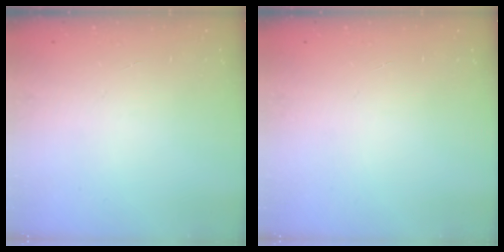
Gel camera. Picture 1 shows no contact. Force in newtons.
{"total": 0.0}